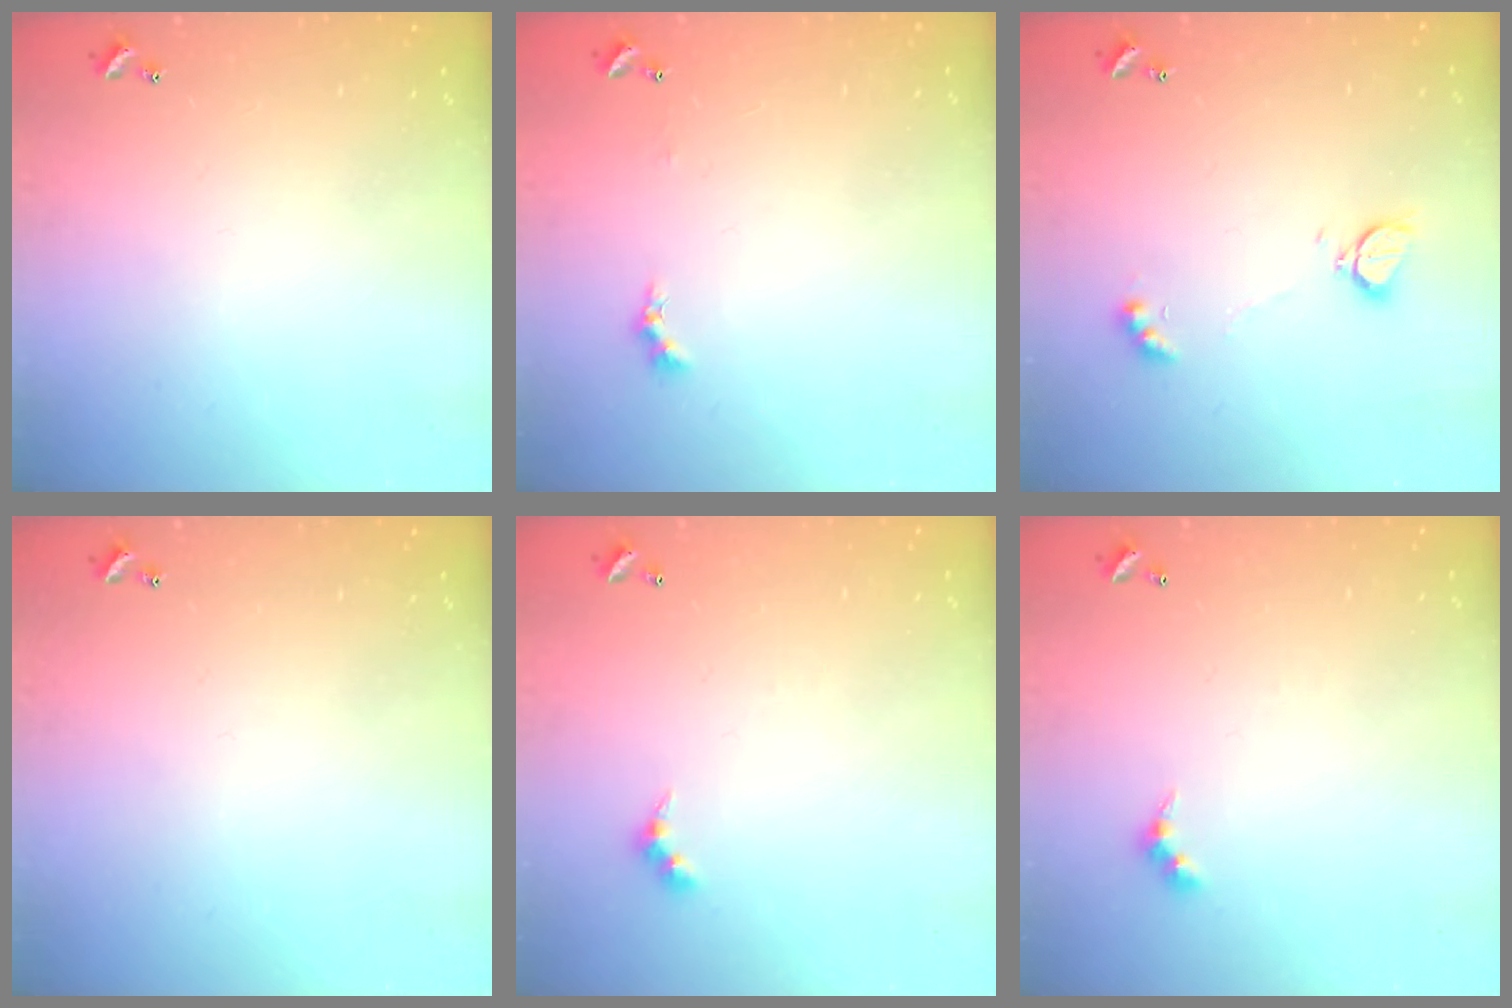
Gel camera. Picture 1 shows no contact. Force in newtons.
{"total": 0.6, "press": 0.4, "slide": 0.5}
{"total": 2.3, "press": 2.3, "slide": 0.5}
{"total": 0.0}
{"total": 2.4, "press": 2.4, "slide": 0.5}
{"total": 2.4, "press": 2.4, "slide": 0.5}